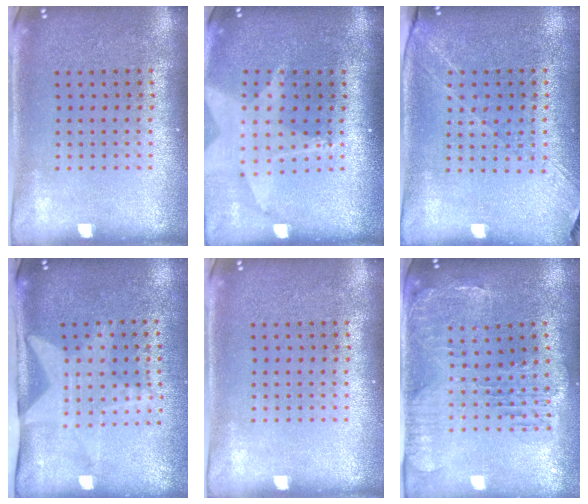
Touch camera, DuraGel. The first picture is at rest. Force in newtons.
{"total": 1.9, "press": 1.5, "slide": 1.2}
{"total": 1.3, "press": 1.2, "slide": 0.5}
{"total": 1.7, "press": 1.5, "slide": 0.7}
{"total": 0.0}
{"total": 1.6, "press": 1.5, "slide": 0.5}